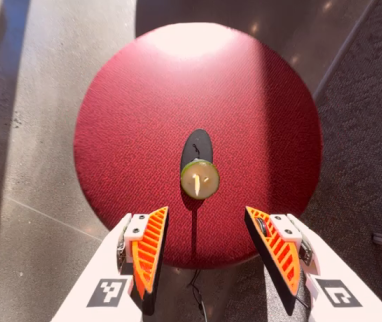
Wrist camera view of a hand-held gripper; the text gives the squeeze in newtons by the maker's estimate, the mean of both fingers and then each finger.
{"total": 0.0}